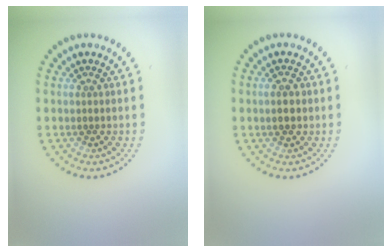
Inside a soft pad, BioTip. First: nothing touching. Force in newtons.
{"total": 2.1, "press": 2.1, "slide": 0.1}